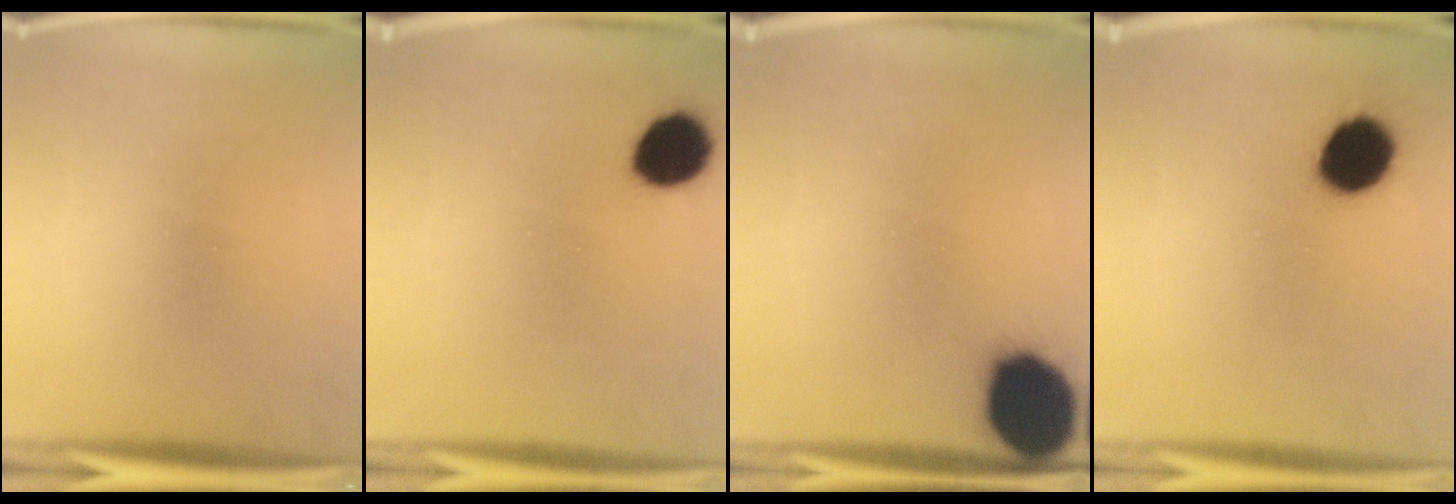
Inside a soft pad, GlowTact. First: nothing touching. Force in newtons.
{"total": 9.2}
{"total": 17.8}
{"total": 10.5}